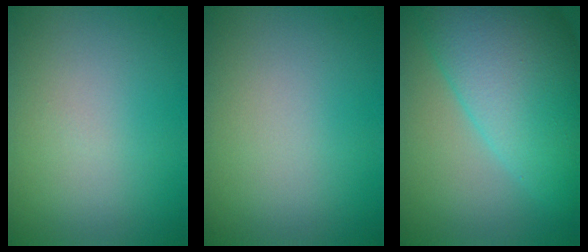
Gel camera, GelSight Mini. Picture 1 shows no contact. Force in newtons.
{"total": 0.0}
{"total": 12.2, "press": 12.2, "slide": 0.5}